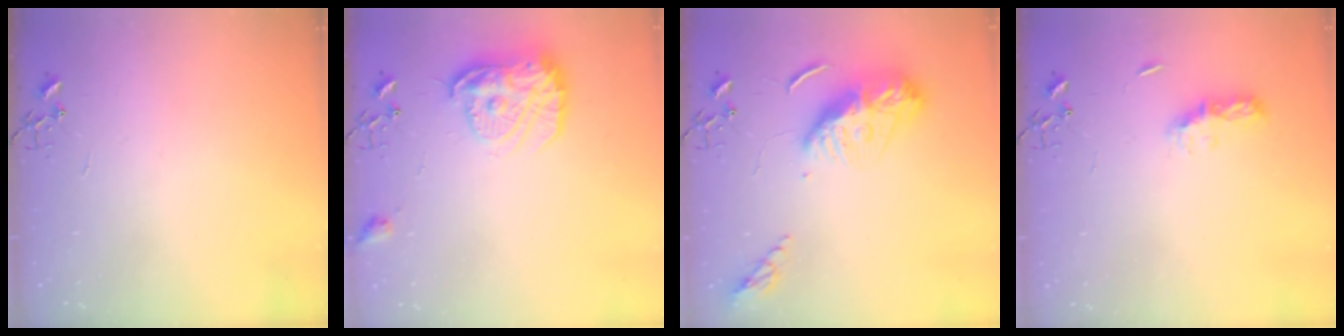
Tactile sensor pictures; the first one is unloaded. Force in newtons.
{"total": 15.7, "press": 15.6, "slide": 1.4}
{"total": 12.1, "press": 12.1, "slide": 0.6}
{"total": 6.7, "press": 6.6, "slide": 0.7}